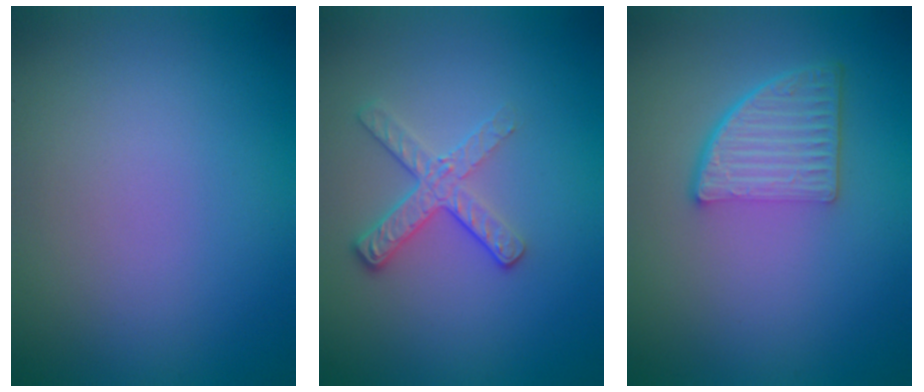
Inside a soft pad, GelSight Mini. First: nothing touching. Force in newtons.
{"total": 2.8, "press": 2.5, "slide": 1.3}
{"total": 4.6, "press": 3.3, "slide": 3.2}